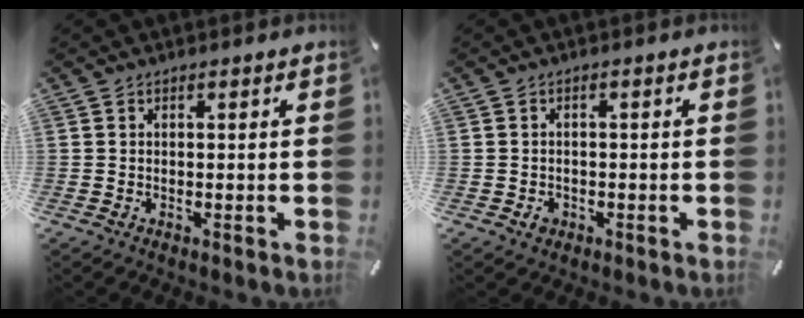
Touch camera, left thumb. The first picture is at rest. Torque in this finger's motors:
{"motor_torque": [0.08, 0.25, -0.02, 0.00, 0.00]}